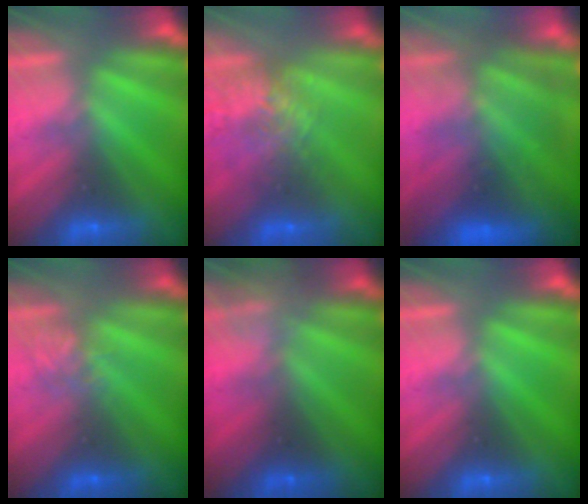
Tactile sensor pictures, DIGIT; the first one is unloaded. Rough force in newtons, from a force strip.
{"total": 6.9}
{"total": 8.9}
{"total": 2.1}
{"total": 2.3}
{"total": 0.0}